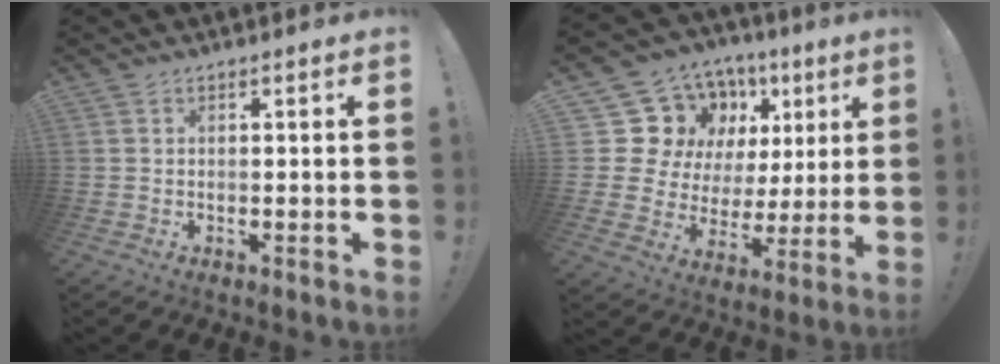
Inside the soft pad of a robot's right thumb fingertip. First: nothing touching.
{"total": 14.6, "force": [7.7, 11.3, 5.4], "torque": [-0.078, -0.061, 0.169]}